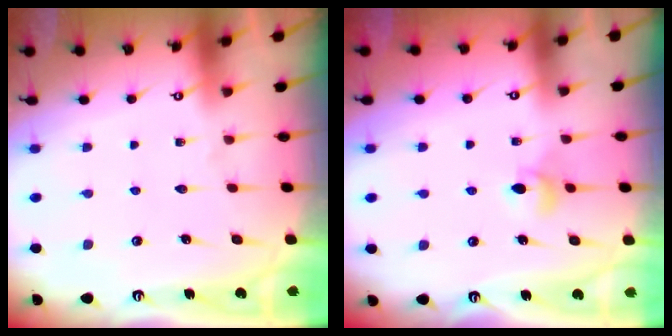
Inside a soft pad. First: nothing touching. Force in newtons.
{"total": 4.2, "press": 4.1, "slide": 0.8}